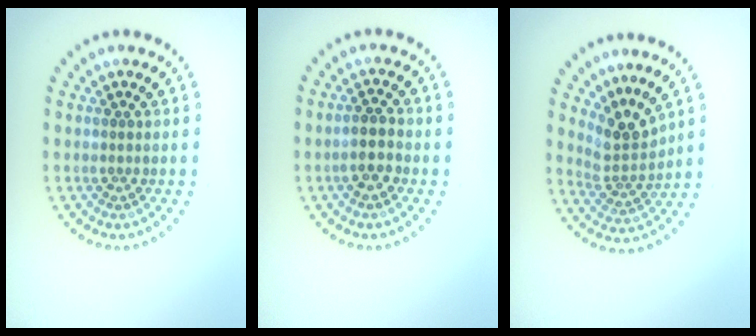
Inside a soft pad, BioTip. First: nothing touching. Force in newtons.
{"total": 2.3, "press": 2.1, "slide": 1.0}
{"total": 3.3, "press": 2.3, "slide": 2.3}